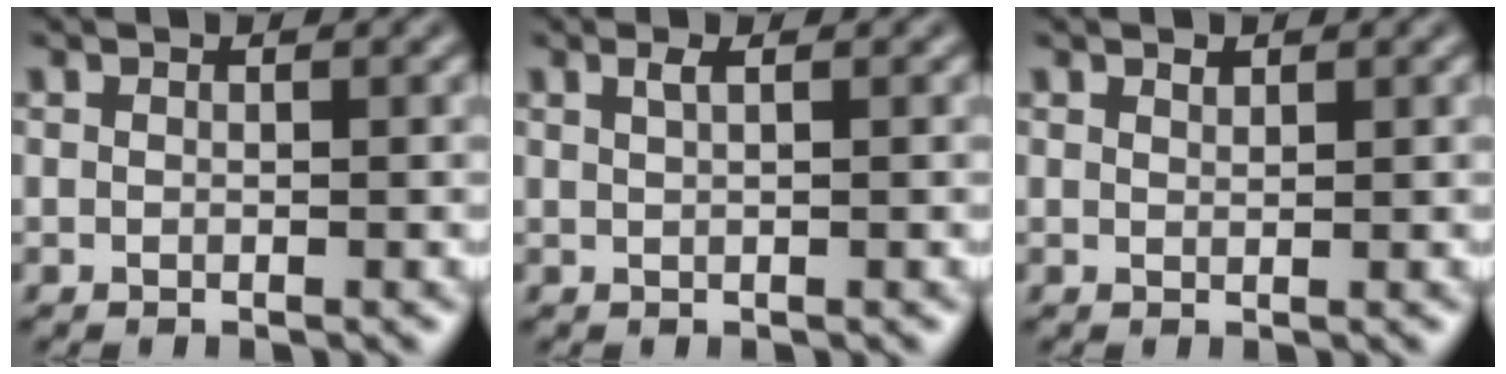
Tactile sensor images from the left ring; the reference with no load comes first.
{"total": 1.1, "force": [0.5, 0.3, 0.9], "torque": [-0.015, 0.002, 0.009]}
{"total": 0.6, "force": [0.5, 0.2, 0.2], "torque": [-0.005, -0.003, 0.012]}